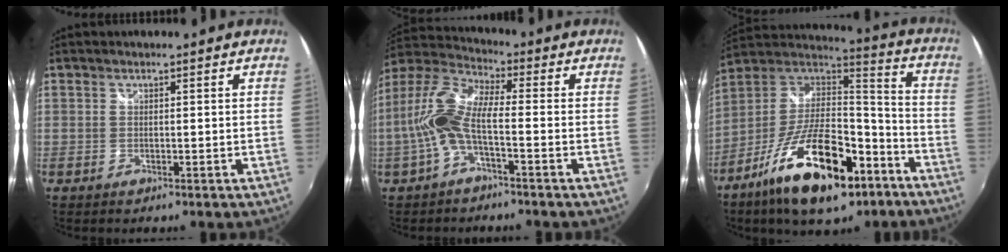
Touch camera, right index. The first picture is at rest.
{"total": 10.1, "force": [-1.8, 3.0, 9.4], "torque": [-0.205, 0.014, -0.036]}
{"total": 24.4, "force": [-12.9, 10.1, 18.0], "torque": [-0.329, -0.012, -0.209]}